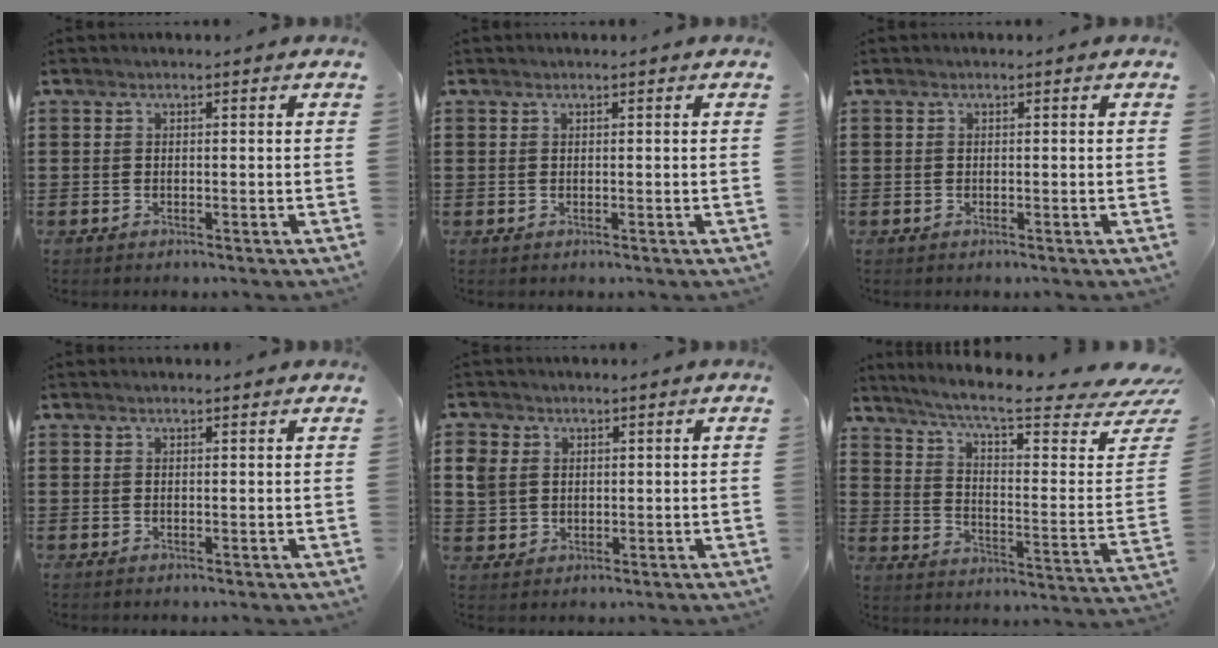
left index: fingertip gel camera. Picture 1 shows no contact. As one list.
[{"total": 0.0}, {"total": 0.0}, {"total": 0.6, "force": [0.6, 0.0, 0.3], "torque": [-0.005, 0.000, 0.011]}, {"total": 4.0, "force": [1.4, 3.6, 1.1], "torque": [-0.045, 0.011, 0.023]}, {"total": 9.1, "force": [7.4, 0.6, 5.2], "torque": [-0.116, -0.061, 0.120]}]